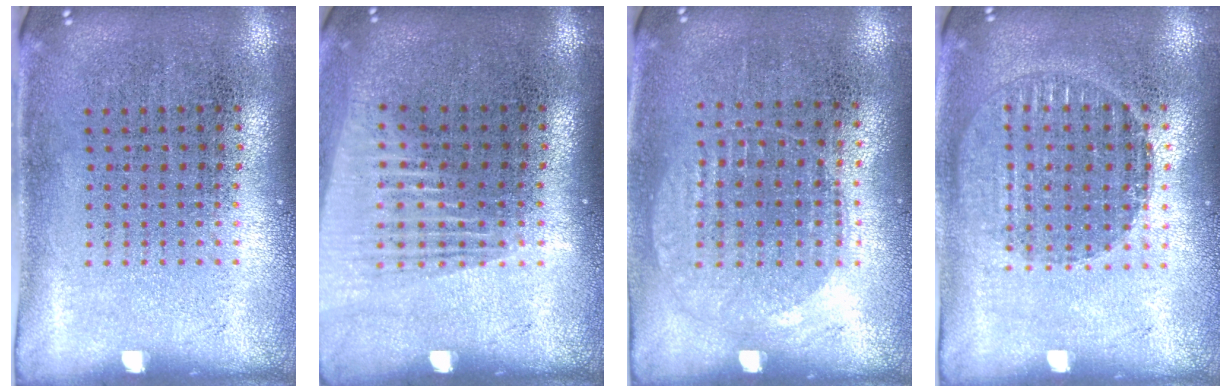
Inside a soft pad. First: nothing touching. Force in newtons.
{"total": 1.4, "press": 1.2, "slide": 0.7}
{"total": 0.9, "press": 0.8, "slide": 0.4}
{"total": 1.4, "press": 1.3, "slide": 0.6}